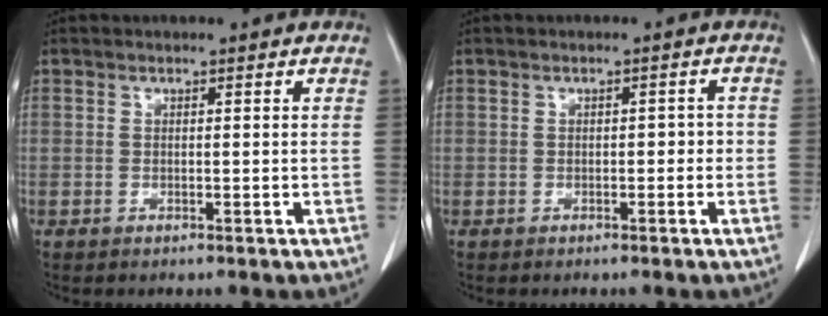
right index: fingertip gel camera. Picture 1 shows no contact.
{"total": 1.8, "force": [-0.5, 1.1, 1.4], "torque": [-0.015, 0.012, -0.006]}